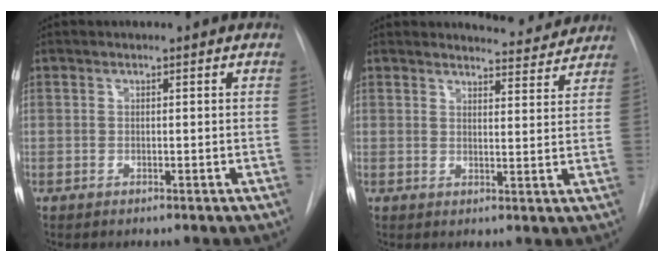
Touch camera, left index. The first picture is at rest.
{"total": 6.5, "force": [6.4, 1.1, 0.2], "torque": [0.002, -0.012, 0.070]}